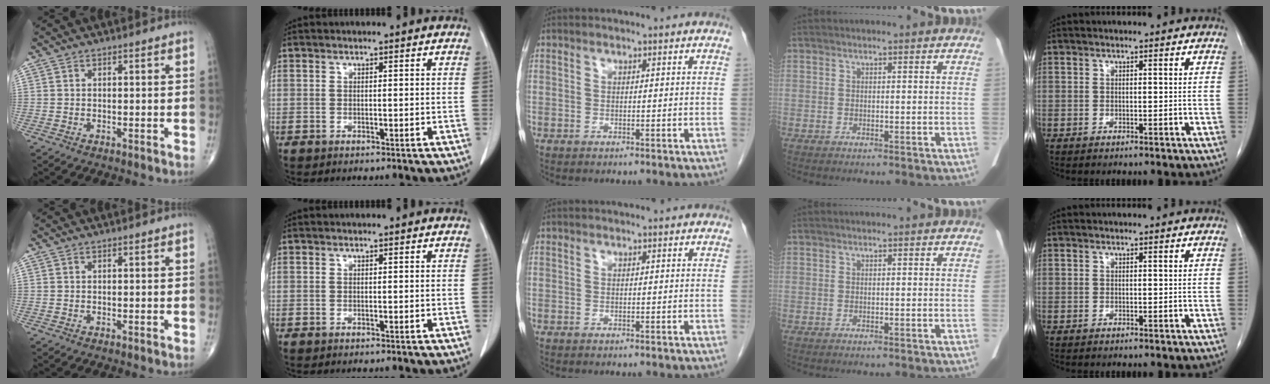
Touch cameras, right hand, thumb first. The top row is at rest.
{}